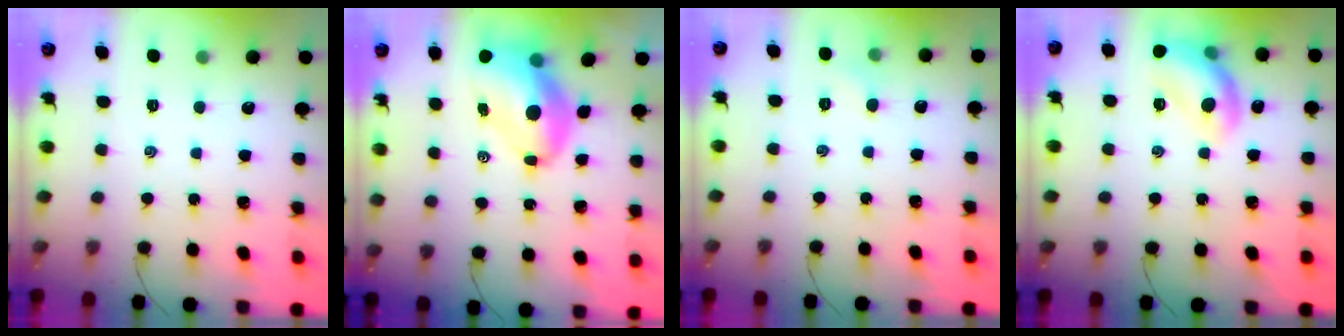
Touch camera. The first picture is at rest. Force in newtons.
{"total": 11.4, "press": 11.0, "slide": 3.2}
{"total": 3.6, "press": 3.4, "slide": 1.1}
{"total": 13.2, "press": 13.1, "slide": 1.5}